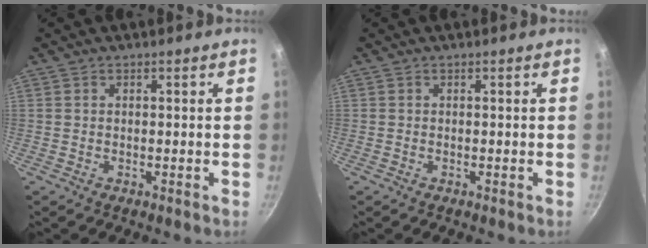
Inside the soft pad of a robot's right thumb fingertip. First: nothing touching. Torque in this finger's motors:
{"motor_torque": [0.26, 0.18, 0.40, 0.13, 0.02]}